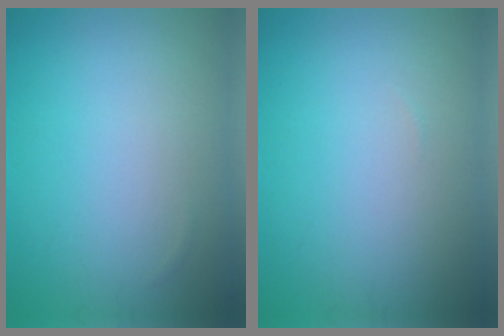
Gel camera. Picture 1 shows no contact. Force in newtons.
{"total": 0.0}